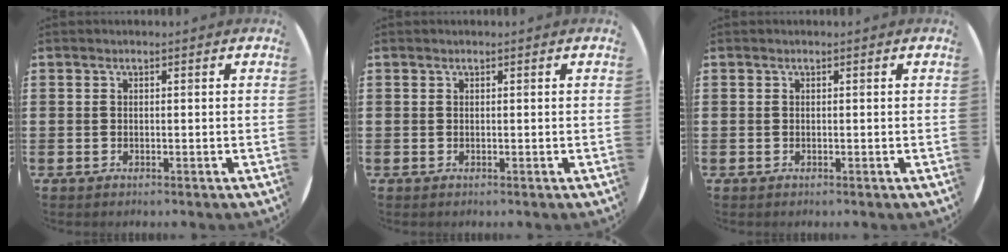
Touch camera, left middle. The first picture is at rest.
{"total": 0.0}
{"total": 0.0}